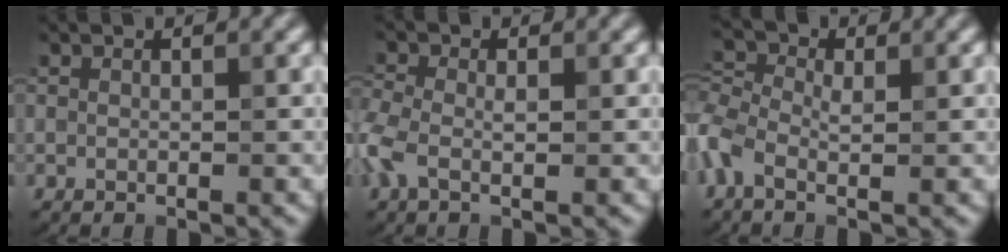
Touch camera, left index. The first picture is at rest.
{"total": 2.8, "force": [-0.5, 1.6, 2.2], "torque": [-0.055, 0.003, -0.021]}
{"total": 3.4, "force": [-0.6, 1.8, 2.8], "torque": [-0.068, 0.008, -0.032]}